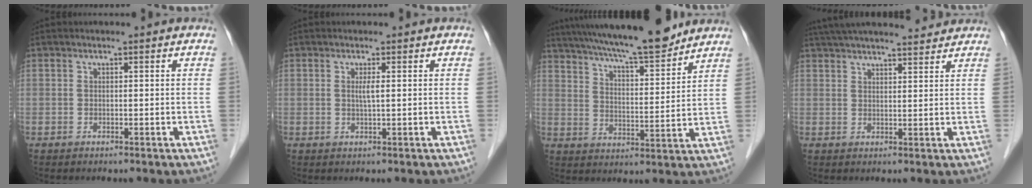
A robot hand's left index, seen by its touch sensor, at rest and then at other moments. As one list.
[{"total": 1.3, "force": [-0.1, -0.2, 1.3], "torque": [-0.028, -0.005, -0.001]}, {"total": 17.1, "force": [14.8, 1.3, 8.5], "torque": [-0.143, 0.007, 0.229]}, {"total": 15.3, "force": [13.8, 2.2, 6.4], "torque": [-0.108, 0.037, 0.201]}]